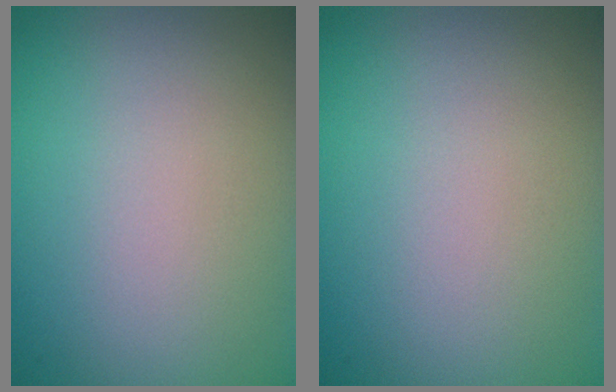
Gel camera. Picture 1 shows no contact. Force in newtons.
{"total": 0.0}